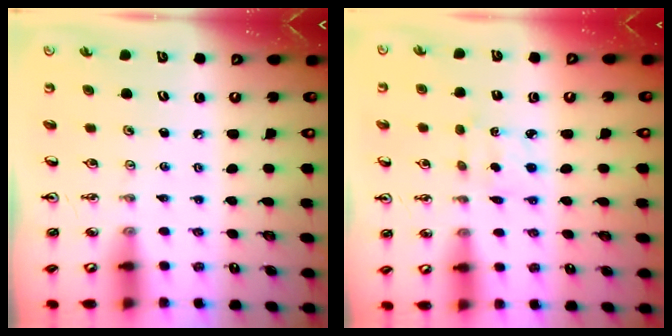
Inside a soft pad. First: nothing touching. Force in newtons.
{"total": 2.5, "press": 2.4, "slide": 0.6}